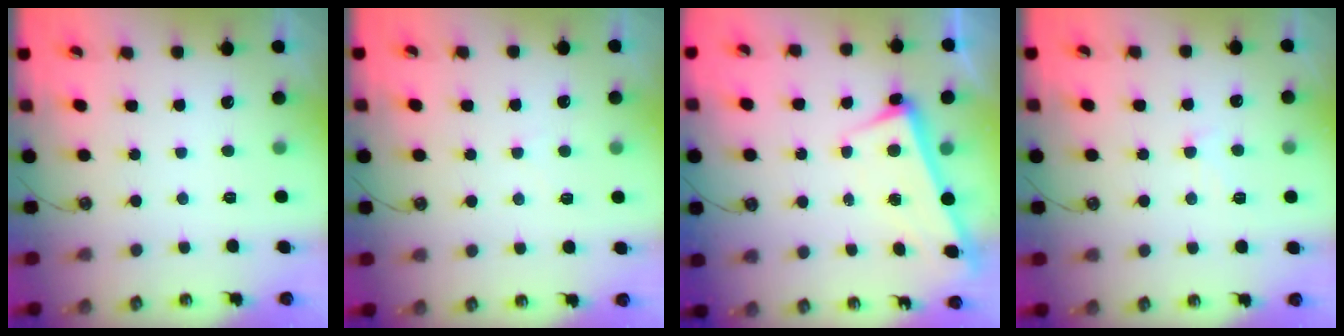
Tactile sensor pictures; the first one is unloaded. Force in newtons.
{"total": 3.1, "press": 3.1, "slide": 0.2}
{"total": 2.6, "press": 2.5, "slide": 0.7}
{"total": 2.5, "press": 2.4, "slide": 0.7}